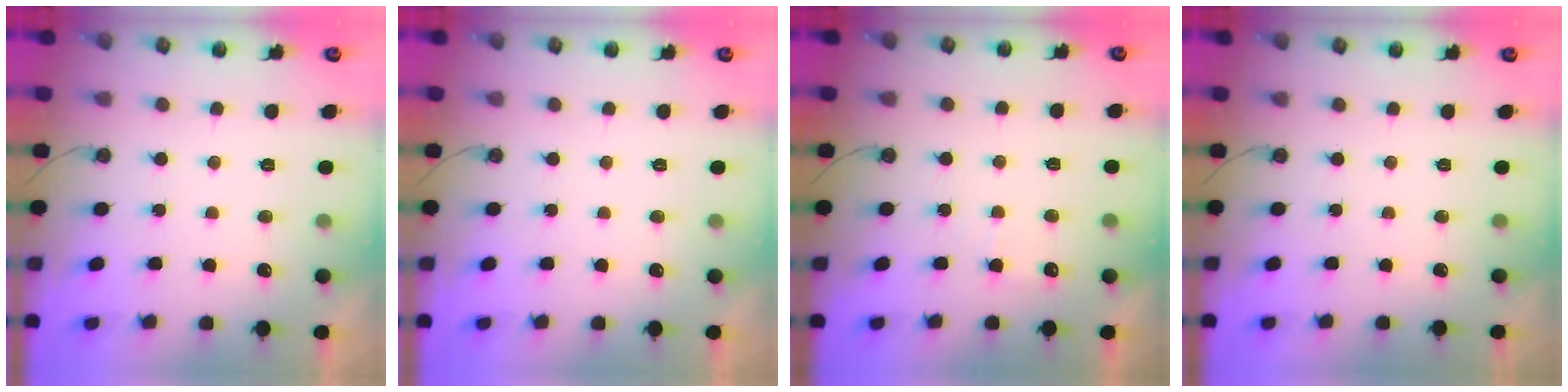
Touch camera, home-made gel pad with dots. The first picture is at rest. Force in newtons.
{"total": 0.0}
{"total": 4.5, "press": 4.4, "slide": 0.6}
{"total": 0.0}